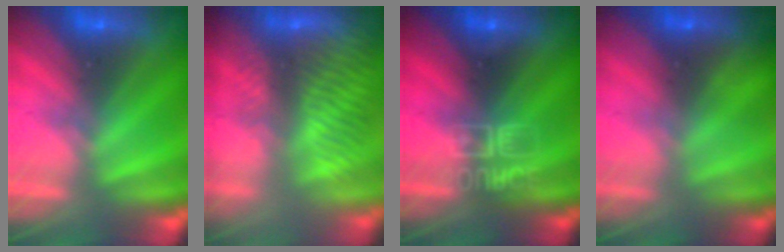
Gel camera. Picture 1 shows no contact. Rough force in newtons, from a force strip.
{"total": 8.7}
{"total": 3.1}
{"total": 1.2}